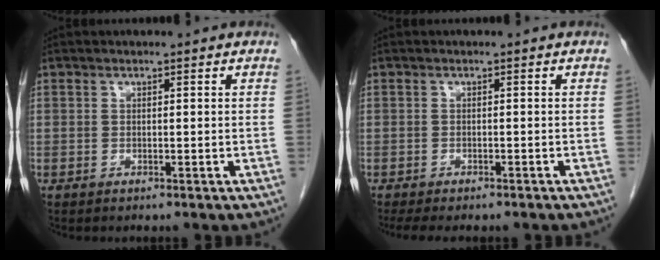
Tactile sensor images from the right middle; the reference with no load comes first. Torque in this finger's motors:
{"motor_torque": [0.98, -0.56, 0.07, 0.07]}